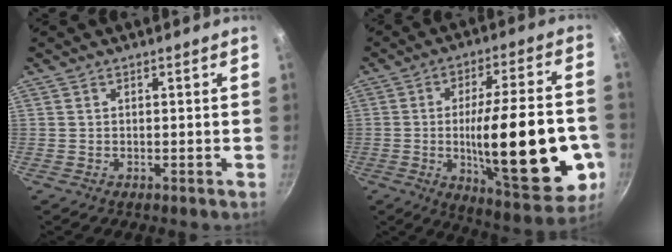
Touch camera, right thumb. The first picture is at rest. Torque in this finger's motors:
{"motor_torque": [2.48, 2.52, 2.32, -0.22, 0.32]}